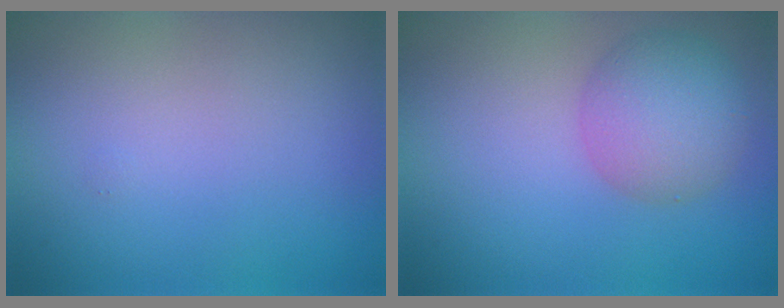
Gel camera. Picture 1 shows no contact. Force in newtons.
{"total": 4.4, "press": 4.4, "slide": 0.2}